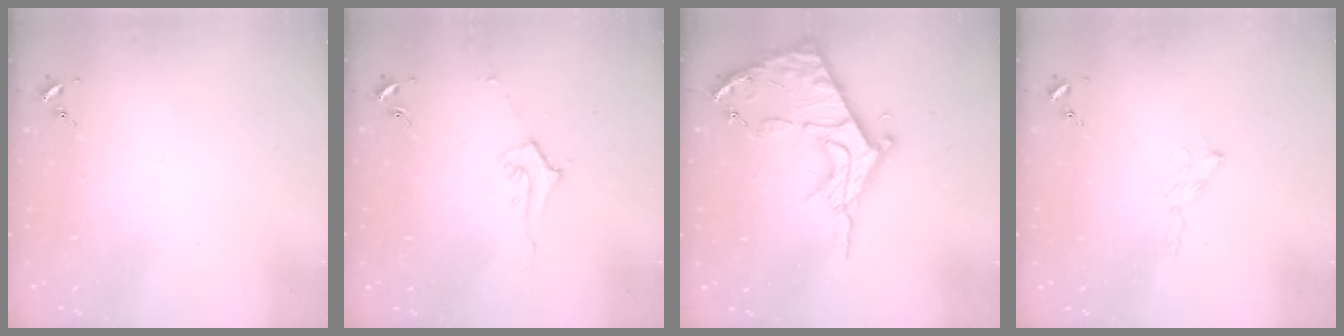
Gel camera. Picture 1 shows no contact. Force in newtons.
{"total": 5.2, "press": 5.1, "slide": 0.9}
{"total": 16.8, "press": 16.8, "slide": 1.3}
{"total": 3.9, "press": 3.8, "slide": 0.5}